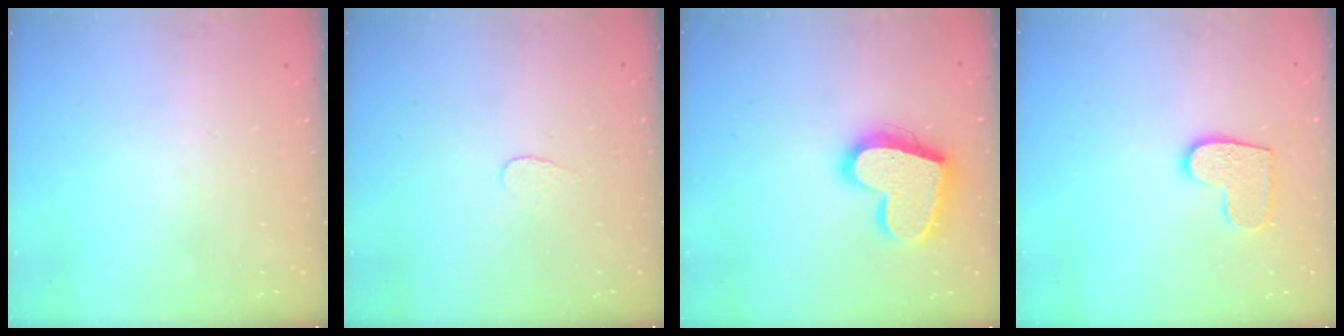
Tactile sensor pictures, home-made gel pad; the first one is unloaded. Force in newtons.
{"total": 2.7, "press": 2.7, "slide": 0.3}
{"total": 20.3, "press": 20.3, "slide": 1.5}
{"total": 9.3, "press": 9.3, "slide": 0.3}